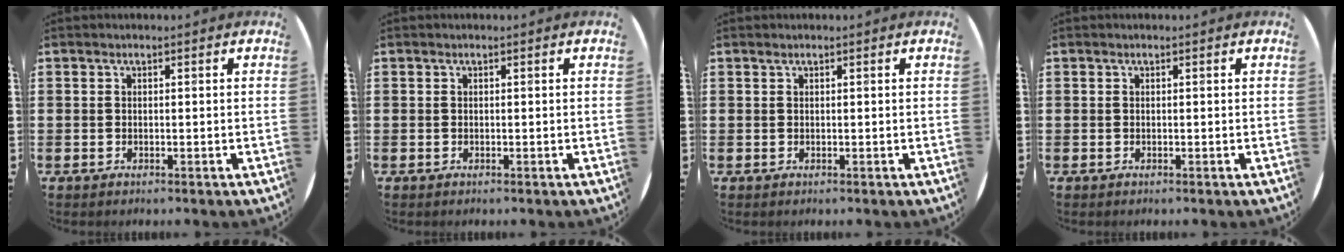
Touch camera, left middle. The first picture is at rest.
{"total": 0.0}
{"total": 0.0}
{"total": 0.0}